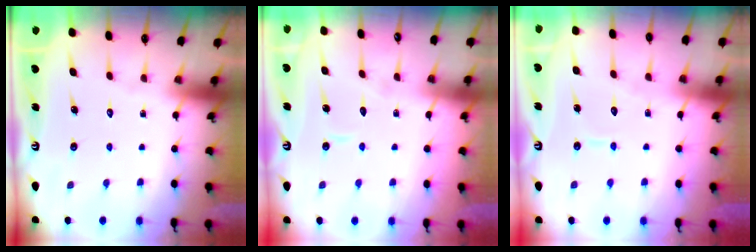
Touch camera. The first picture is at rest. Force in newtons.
{"total": 3.4, "press": 3.4, "slide": 0.2}
{"total": 5.3, "press": 5.3, "slide": 0.4}